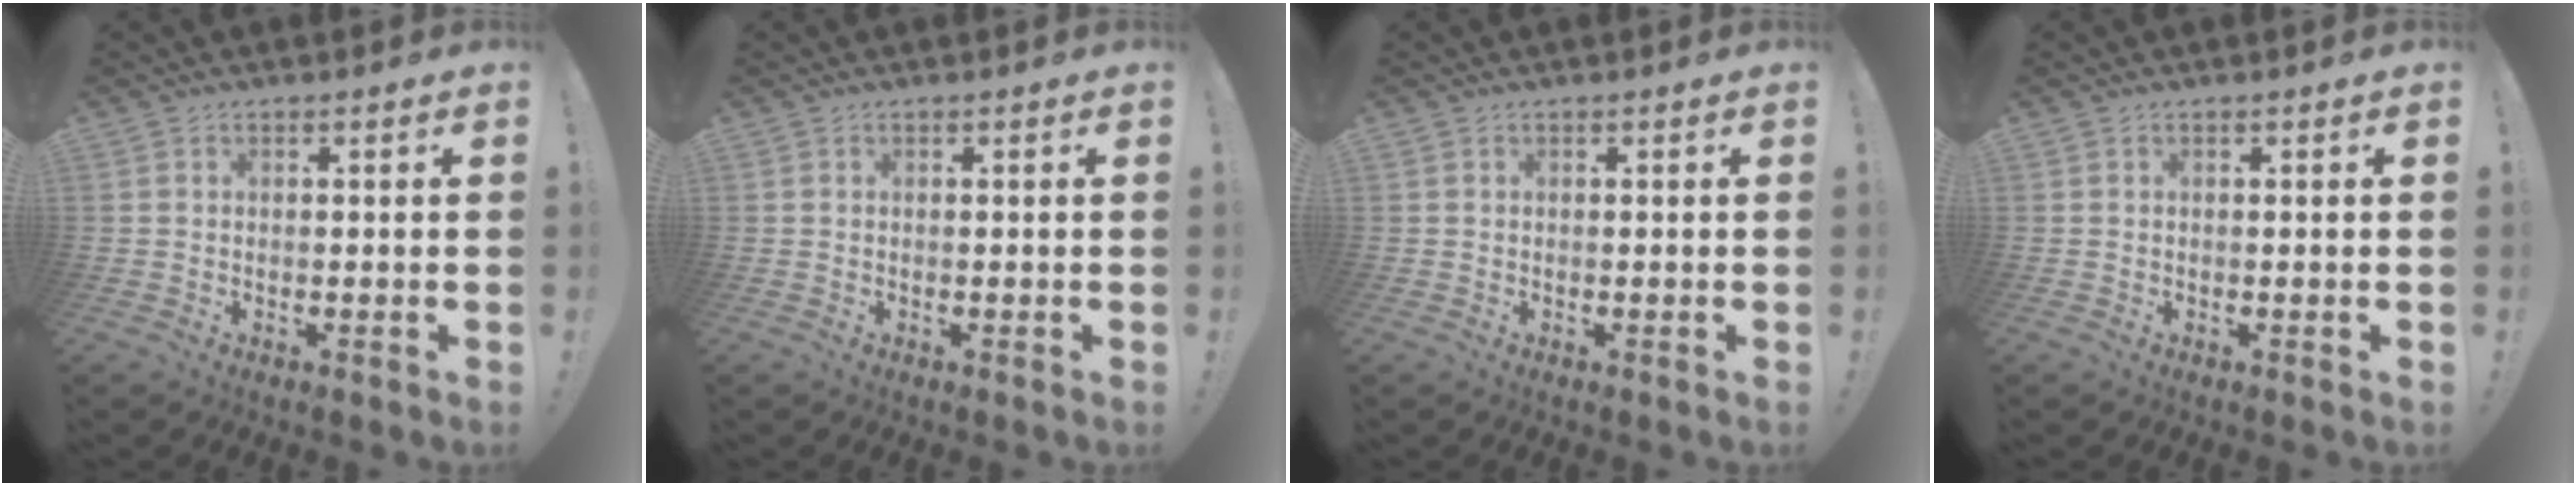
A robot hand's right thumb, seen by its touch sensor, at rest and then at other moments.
{"total": 0.0}
{"total": 0.0}
{"total": 0.0}